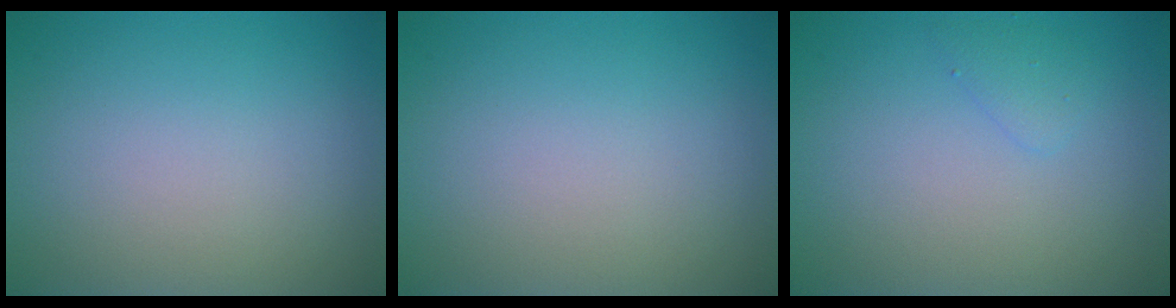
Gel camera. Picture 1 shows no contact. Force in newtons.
{"total": 0.0}
{"total": 1.0, "press": 1.0, "slide": 0.1}